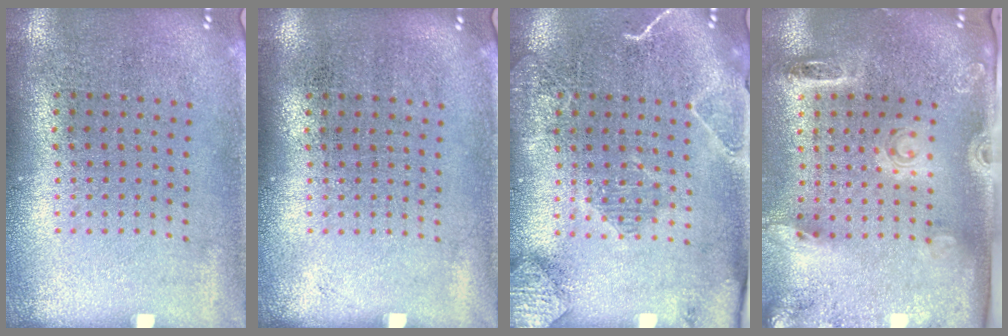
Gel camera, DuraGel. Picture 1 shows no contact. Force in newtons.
{"total": 0.0}
{"total": 2.0, "press": 2.0, "slide": 0.4}
{"total": 2.7, "press": 1.9, "slide": 1.9}